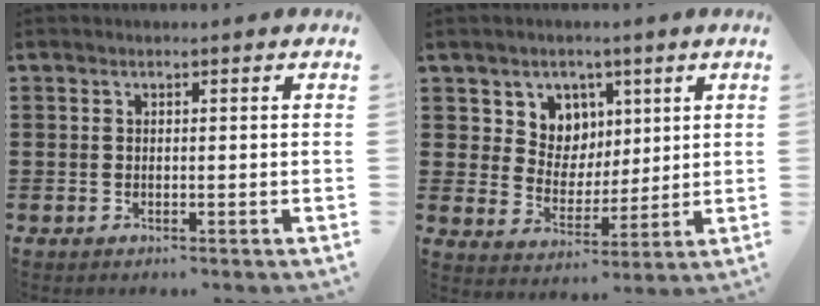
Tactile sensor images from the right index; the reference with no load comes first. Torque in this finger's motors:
{"motor_torque": [0.28, -0.02, 0.42, 0.07]}